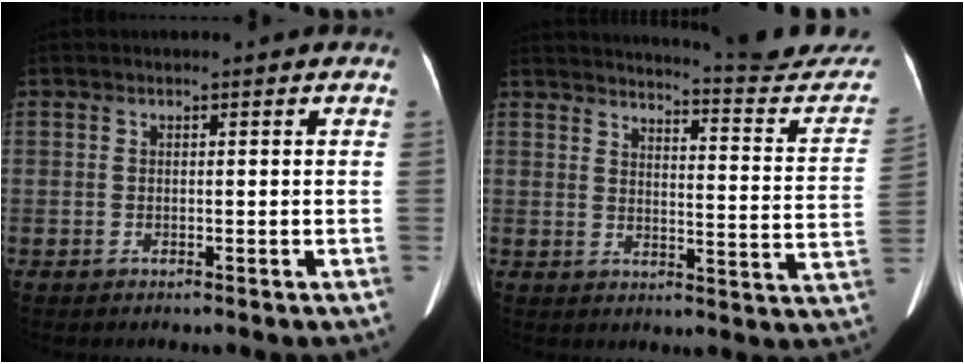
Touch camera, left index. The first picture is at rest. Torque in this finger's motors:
{"motor_torque": [-0.26, -1.22, 0.14, 0.09]}